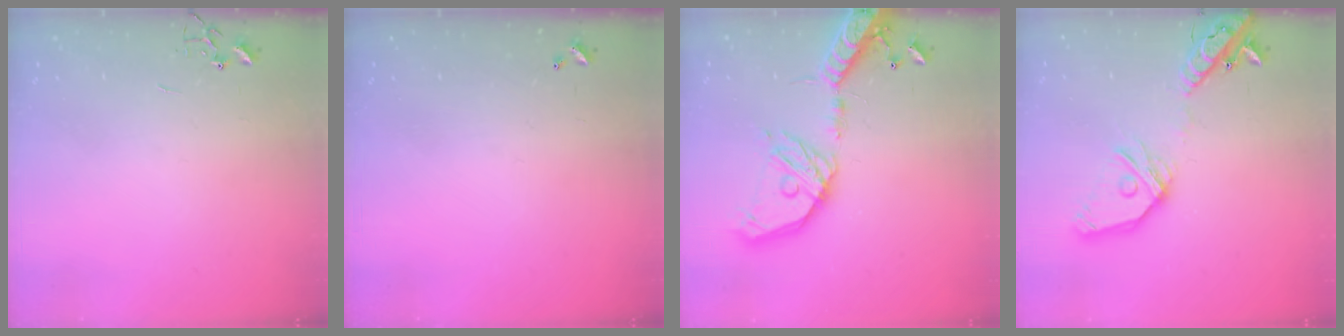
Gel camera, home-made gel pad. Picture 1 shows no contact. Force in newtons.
{"total": 0.0}
{"total": 20.9, "press": 20.5, "slide": 3.9}
{"total": 18.2, "press": 18.0, "slide": 3.2}